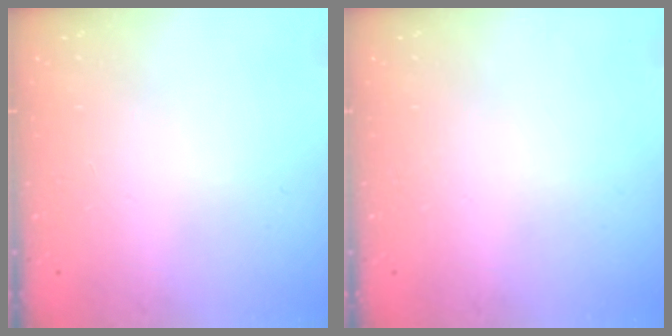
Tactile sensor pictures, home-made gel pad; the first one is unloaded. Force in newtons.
{"total": 0.0}